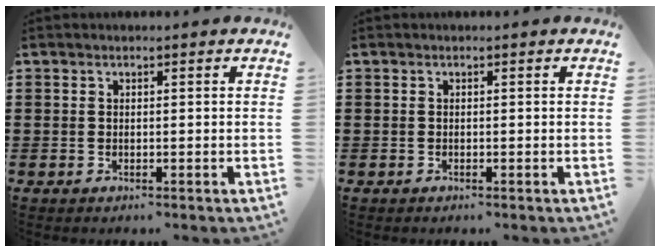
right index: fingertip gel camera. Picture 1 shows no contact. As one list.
[{"total": 0.0}]